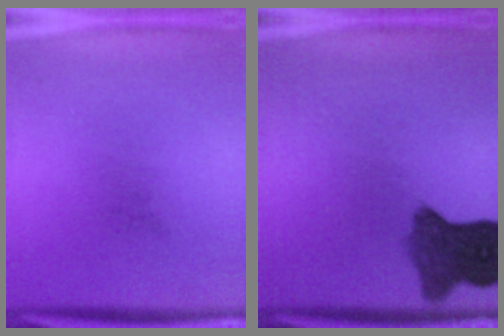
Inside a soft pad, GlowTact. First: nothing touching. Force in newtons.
{"total": 7.3}